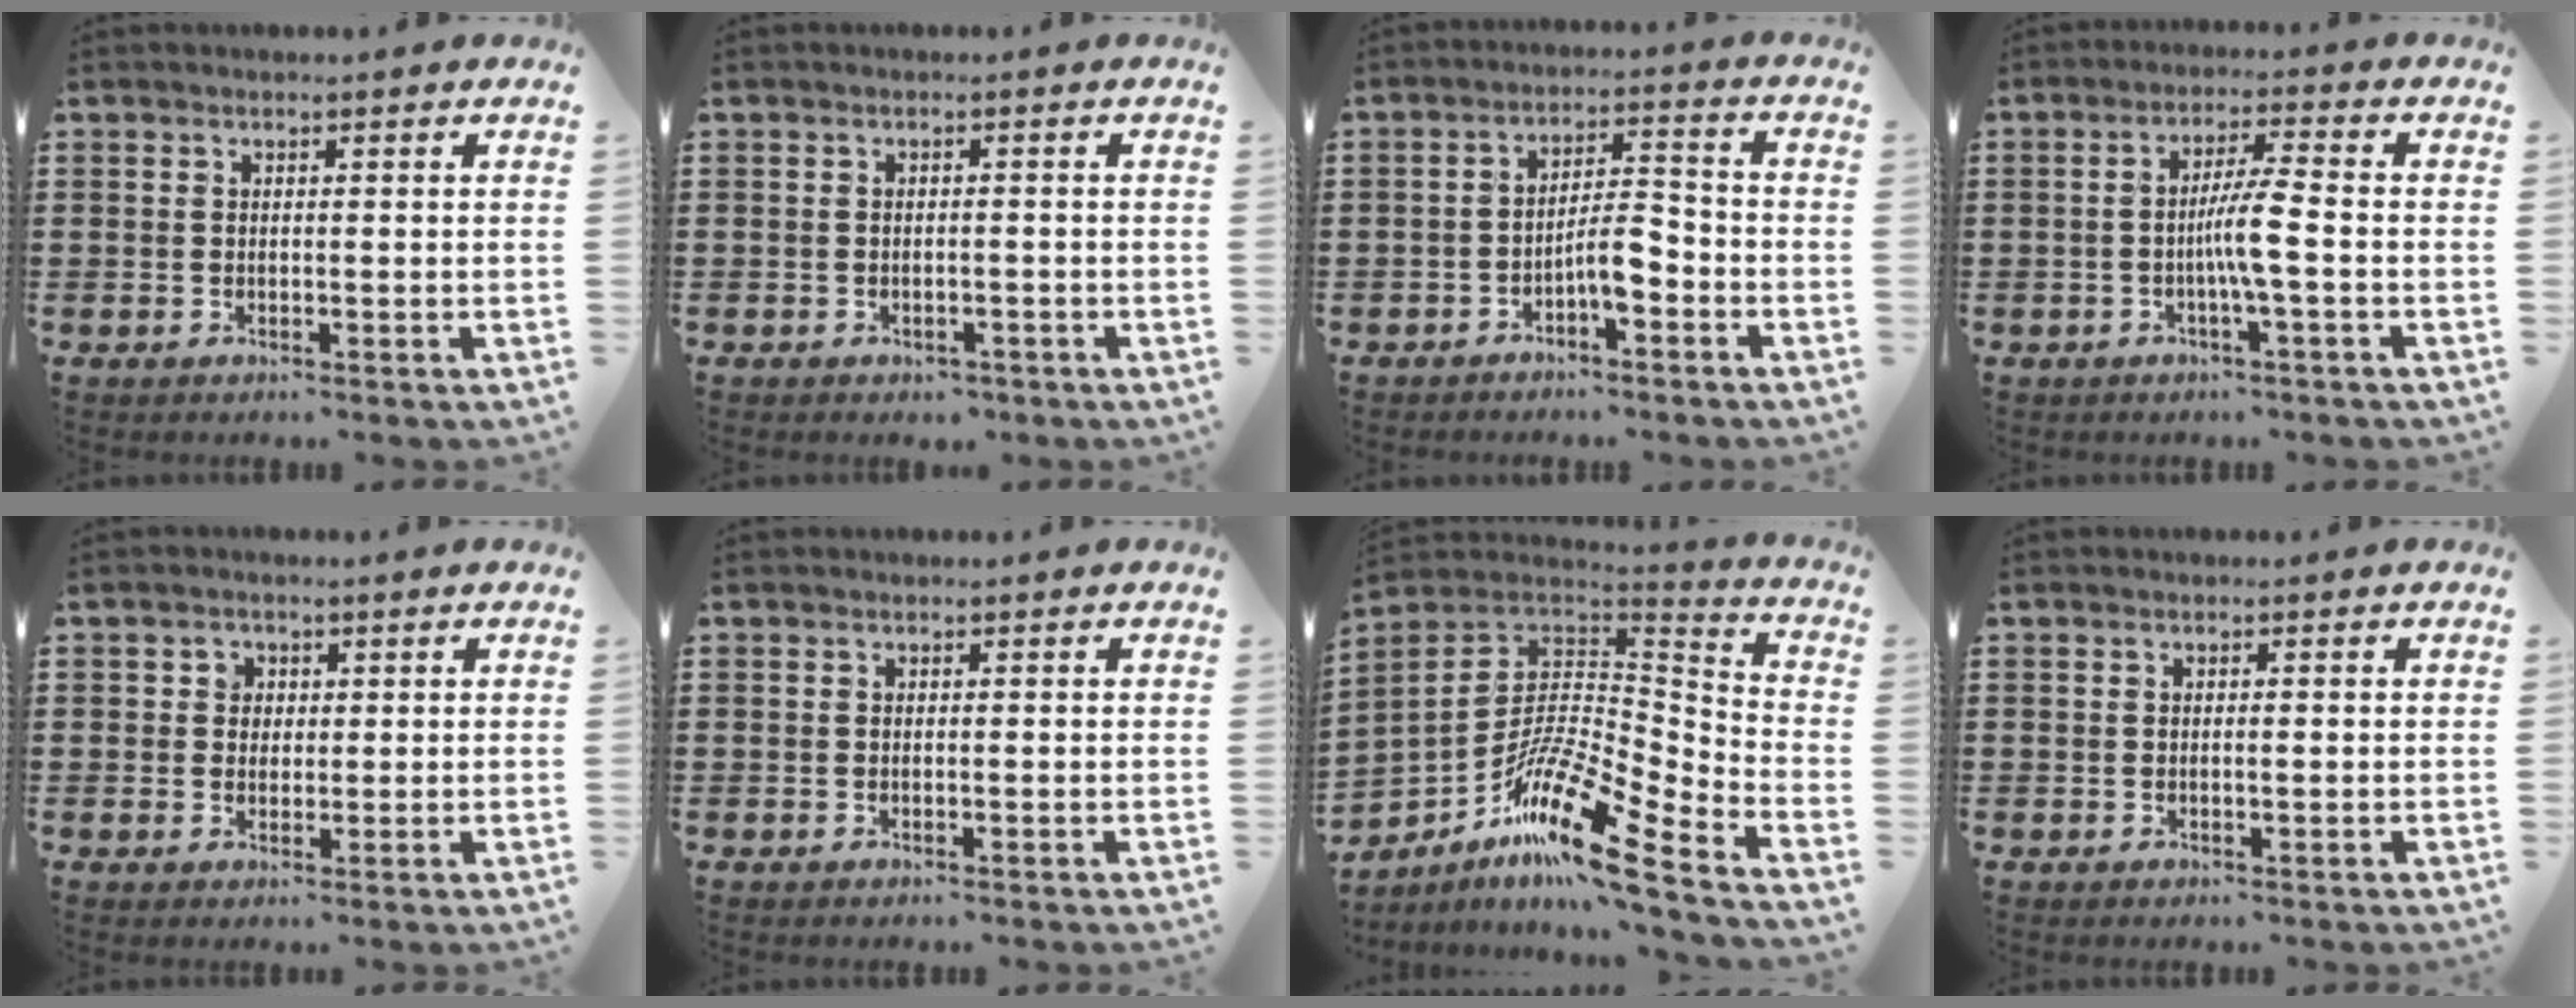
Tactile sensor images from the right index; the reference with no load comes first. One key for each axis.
{"total": 1.1, "fx": -1.0, "fy": 0.4, "fz": 0.3, "tx": -0.010, "ty": -0.002, "tz": -0.022}
{"total": 5.3, "fx": -2.7, "fy": 1.5, "fz": 4.3, "tx": -0.077, "ty": 0.011, "tz": -0.051}
{"total": 5.4, "fx": -1.2, "fy": -0.1, "fz": 5.3, "tx": -0.102, "ty": -0.007, "tz": -0.028}
{"total": 1.9, "fx": 0.3, "fy": 1.8, "fz": 0.5, "tx": -0.019, "ty": 0.009, "tz": 0.003}
{"total": 0.0}
{"total": 15.9, "fx": -10.5, "fy": 3.0, "fz": 11.6, "tx": -0.223, "ty": 0.016, "tz": -0.196}
{"total": 0.7, "fx": 0.0, "fy": 0.0, "fz": 0.7, "tx": -0.013, "ty": -0.004, "tz": 0.000}